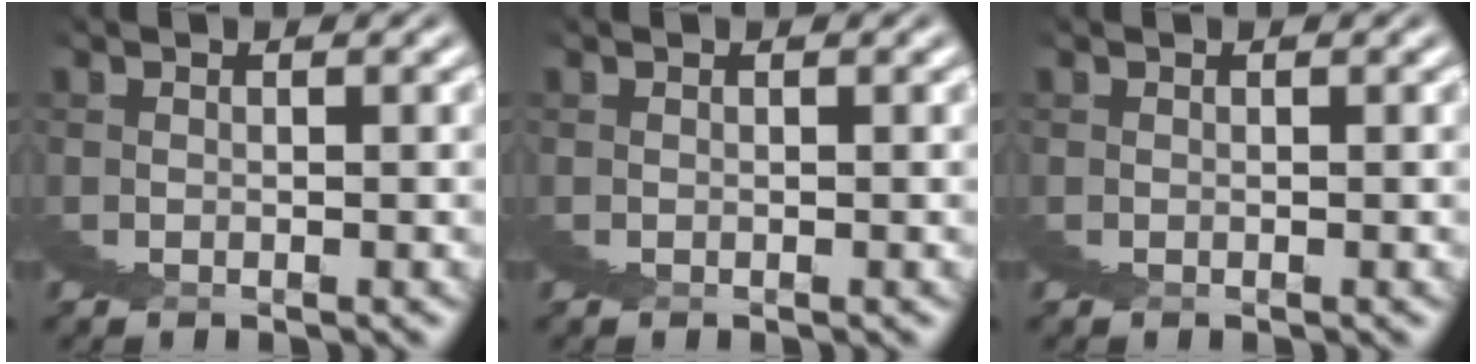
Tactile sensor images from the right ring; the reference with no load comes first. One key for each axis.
{"total": 0.0}
{"total": 0.0}